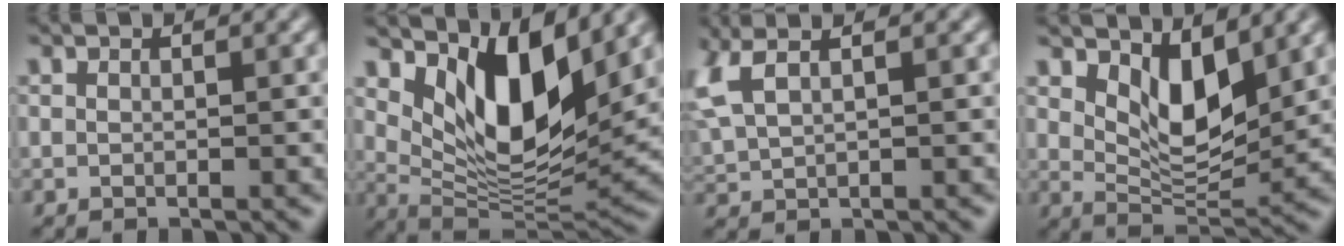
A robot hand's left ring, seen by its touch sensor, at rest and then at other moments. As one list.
[{"total": 9.1, "force": [4.1, 3.7, 7.3], "torque": [-0.122, -0.013, 0.087]}, {"total": 5.0, "force": [1.5, 2.7, 4.0], "torque": [-0.118, 0.019, 0.040]}, {"total": 5.1, "force": [1.9, 2.5, 3.9], "torque": [-0.085, -0.013, 0.040]}]